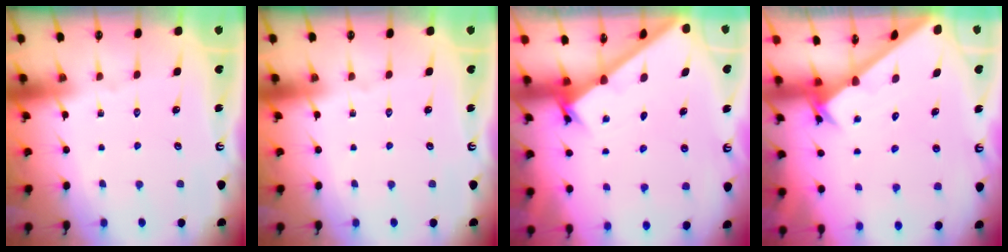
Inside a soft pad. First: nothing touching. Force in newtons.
{"total": 0.0}
{"total": 1.5, "press": 1.4, "slide": 0.1}
{"total": 2.7, "press": 2.7, "slide": 0.2}